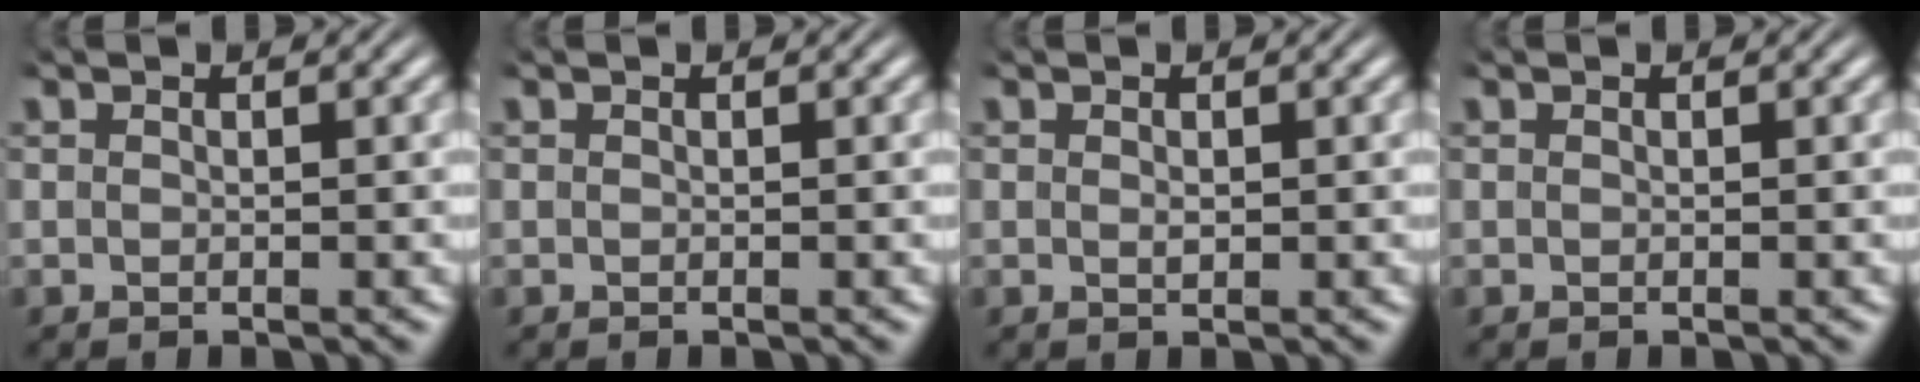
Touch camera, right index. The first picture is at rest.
{"total": 0.0}
{"total": 0.7, "force": [0.0, 0.5, 0.5], "torque": [-0.009, -0.001, 0.000]}
{"total": 0.0}